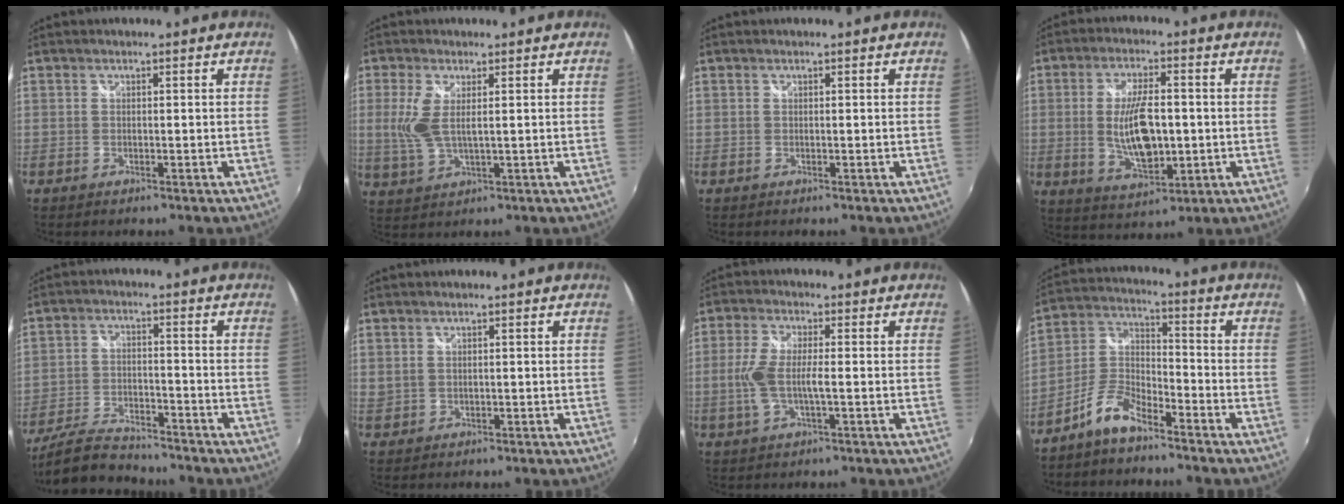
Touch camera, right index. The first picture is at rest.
{"total": 6.2, "force": [1.0, 2.2, 5.7], "torque": [-0.130, -0.003, 0.023]}
{"total": 0.0}
{"total": 11.5, "force": [-0.6, 5.0, 10.4], "torque": [-0.196, -0.010, -0.001]}
{"total": 10.7, "force": [-9.6, 2.9, 3.9], "torque": [-0.109, -0.008, -0.167]}
{"total": 1.9, "force": [0.8, 1.3, 1.1], "torque": [-0.019, -0.002, 0.018]}
{"total": 7.3, "force": [-1.0, 2.1, 6.9], "torque": [-0.147, -0.002, -0.019]}
{"total": 8.1, "force": [-6.0, 2.9, 4.6], "torque": [-0.115, 0.020, -0.120]}